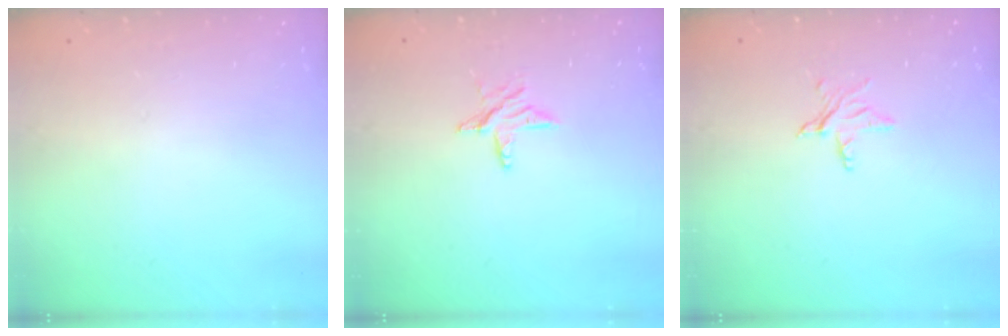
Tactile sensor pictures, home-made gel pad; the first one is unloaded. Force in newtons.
{"total": 5.5, "press": 5.5, "slide": 0.5}
{"total": 3.6, "press": 3.6, "slide": 0.3}